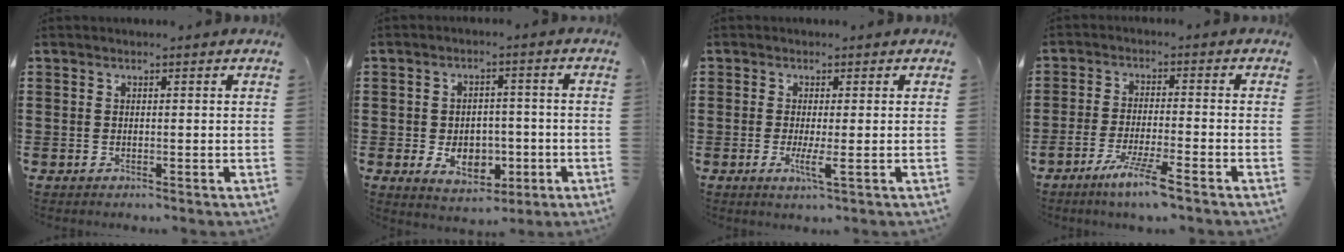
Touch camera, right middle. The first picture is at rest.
{"total": 5.9, "force": [-2.0, 4.0, 3.9], "torque": [-0.046, 0.001, -0.040]}
{"total": 2.4, "force": [-0.4, 0.3, 2.4], "torque": [-0.043, -0.005, -0.008]}
{"total": 6.1, "force": [-4.4, -0.1, 4.2], "torque": [-0.085, -0.015, -0.081]}